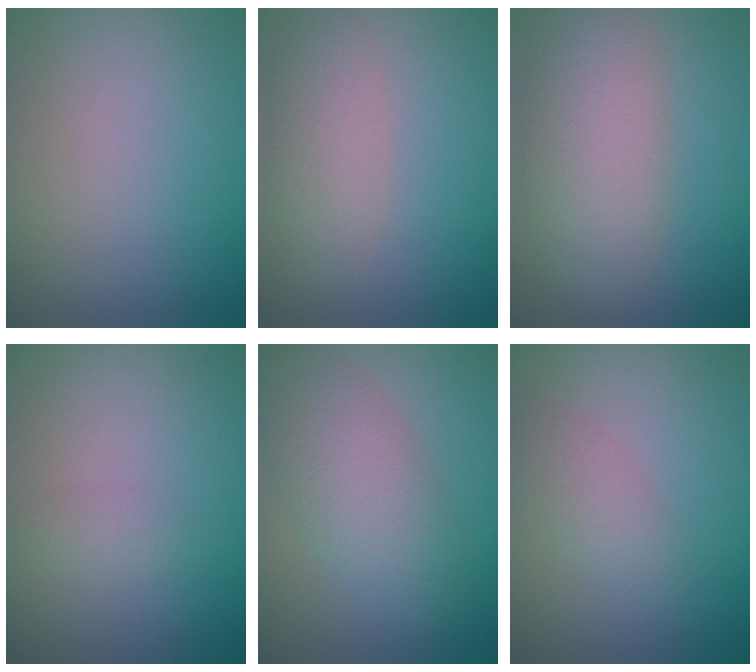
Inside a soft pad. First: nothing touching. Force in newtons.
{"total": 3.1, "press": 3.1, "slide": 0.1}
{"total": 6.6, "press": 6.6, "slide": 0.4}
{"total": 1.0, "press": 1.0, "slide": 0.0}
{"total": 5.9, "press": 5.9, "slide": 0.1}
{"total": 2.0, "press": 2.0, "slide": 0.1}